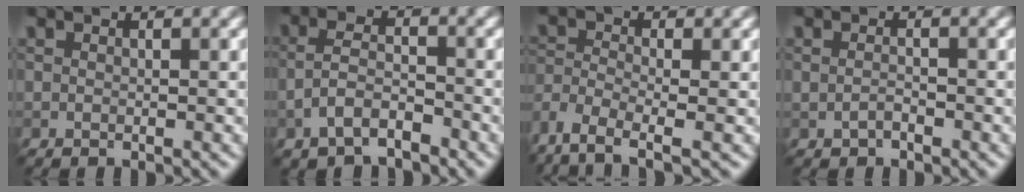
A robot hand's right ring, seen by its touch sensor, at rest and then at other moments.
{"total": 3.7, "force": [-2.3, 1.6, 2.4], "torque": [-0.049, 0.007, -0.052]}
{"total": 4.6, "force": [-3.5, 1.2, 2.7], "torque": [-0.061, -0.009, -0.078]}
{"total": 0.8, "force": [-0.5, 0.4, 0.5], "torque": [-0.013, 0.002, -0.012]}